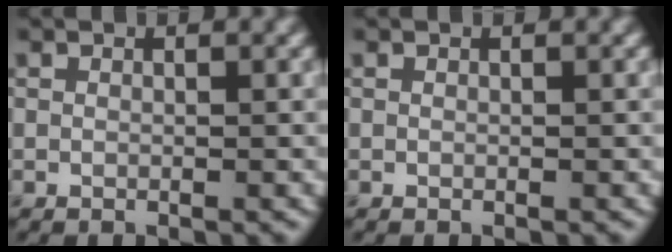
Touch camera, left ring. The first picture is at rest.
{"total": 0.0}